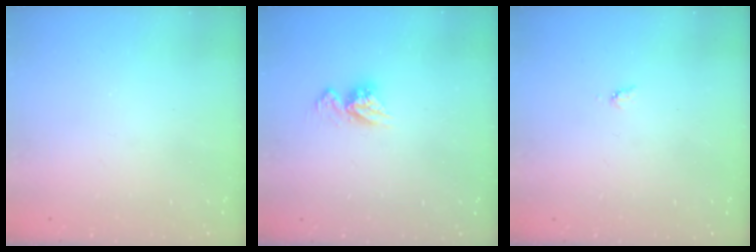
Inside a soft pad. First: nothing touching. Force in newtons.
{"total": 8.3, "press": 8.2, "slide": 0.8}
{"total": 4.4, "press": 4.4, "slide": 0.4}